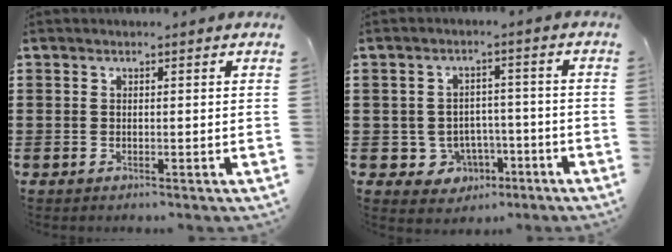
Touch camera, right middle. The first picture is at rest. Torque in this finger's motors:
{"motor_torque": [1.24, -0.04, 0.03, 0.02]}